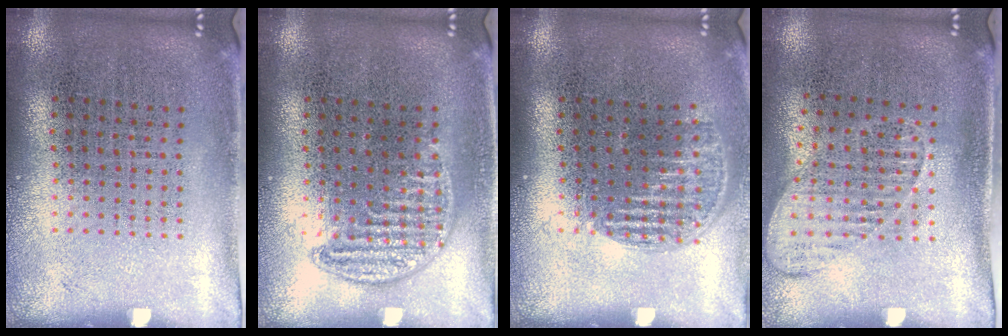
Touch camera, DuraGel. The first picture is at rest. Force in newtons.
{"total": 0.8, "press": 0.8, "slide": 0.3}
{"total": 1.1, "press": 1.0, "slide": 0.5}
{"total": 1.4, "press": 1.2, "slide": 0.8}